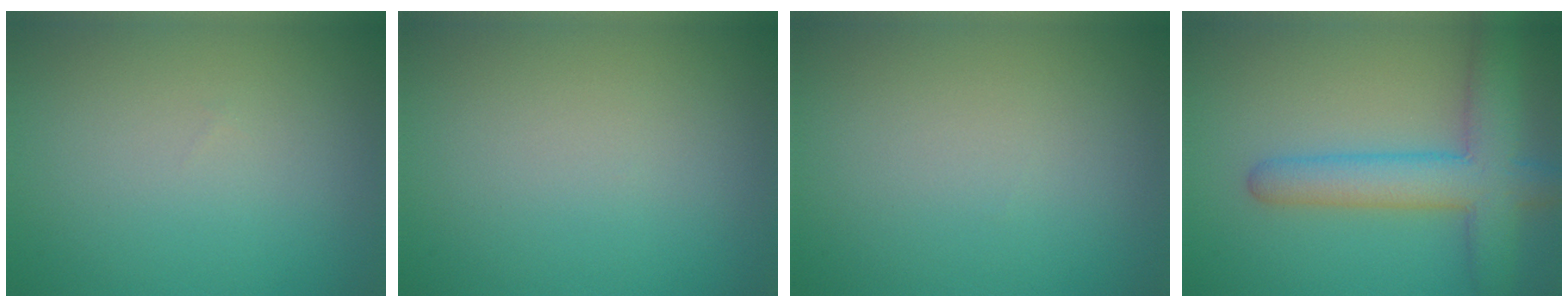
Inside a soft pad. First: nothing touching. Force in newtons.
{"total": 0.0}
{"total": 0.0}
{"total": 6.3, "press": 6.3, "slide": 0.4}